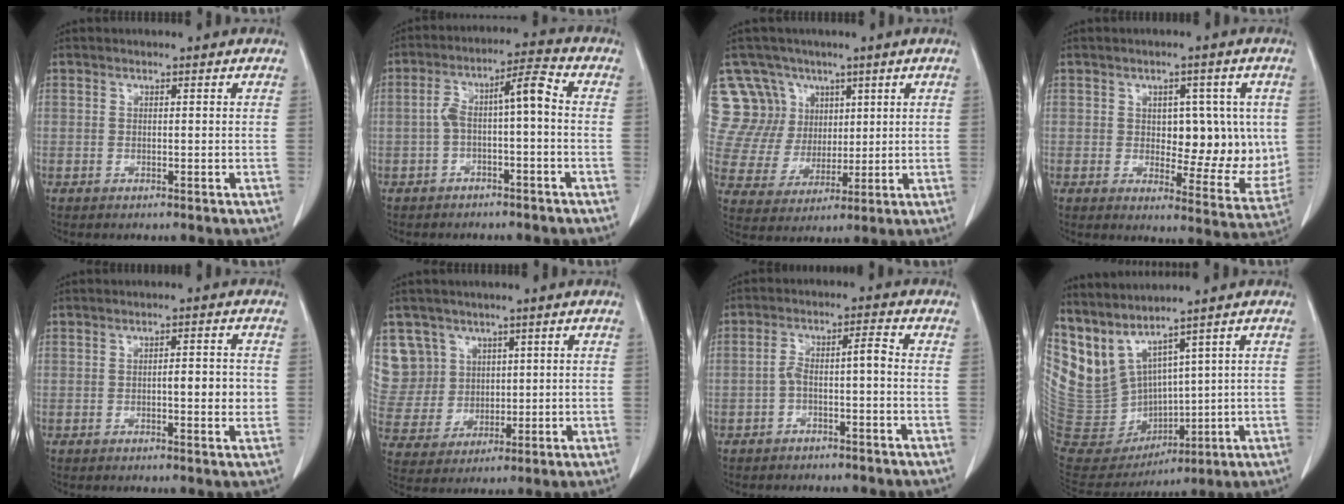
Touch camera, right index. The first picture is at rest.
{"total": 6.8, "force": [-0.8, 1.3, 6.6], "torque": [-0.122, 0.039, -0.011]}
{"total": 13.6, "force": [7.1, 11.5, 1.1], "torque": [-0.042, 0.053, 0.155]}
{"total": 11.5, "force": [1.1, 5.6, 10.0], "torque": [-0.115, 0.004, 0.026]}
{"total": 4.0, "force": [-0.3, 1.1, 3.9], "torque": [-0.057, 0.001, -0.004]}
{"total": 9.8, "force": [4.6, 8.6, 0.3], "torque": [-0.018, 0.038, 0.113]}
{"total": 4.4, "force": [-1.4, 0.9, 4.0], "torque": [-0.077, 0.029, -0.018]}
{"total": 12.1, "force": [9.1, 5.3, 6.0], "torque": [-0.136, -0.006, 0.218]}